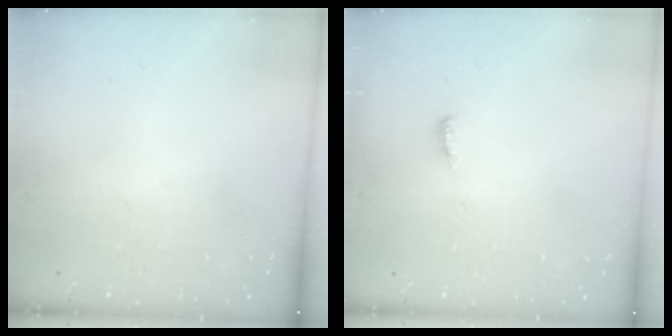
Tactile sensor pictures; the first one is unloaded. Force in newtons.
{"total": 3.8, "press": 3.8, "slide": 0.4}